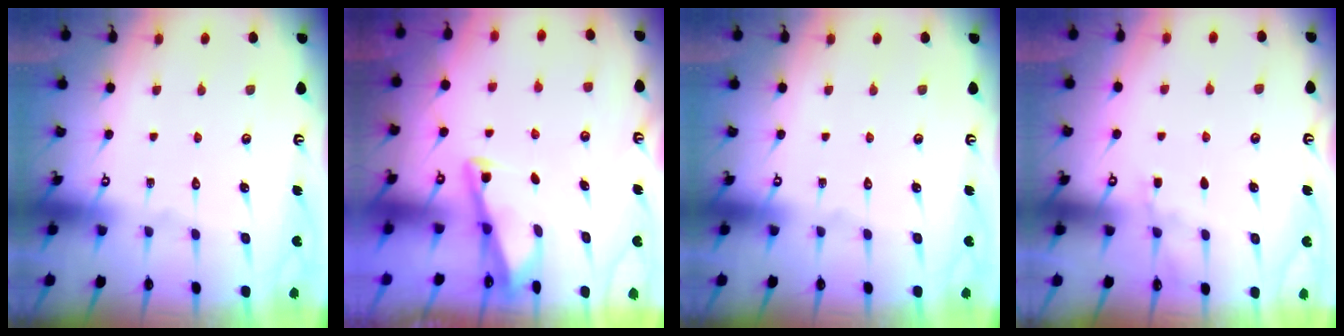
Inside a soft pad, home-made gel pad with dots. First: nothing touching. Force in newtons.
{"total": 2.8, "press": 2.8, "slide": 0.4}
{"total": 0.0}
{"total": 3.9, "press": 3.8, "slide": 0.7}